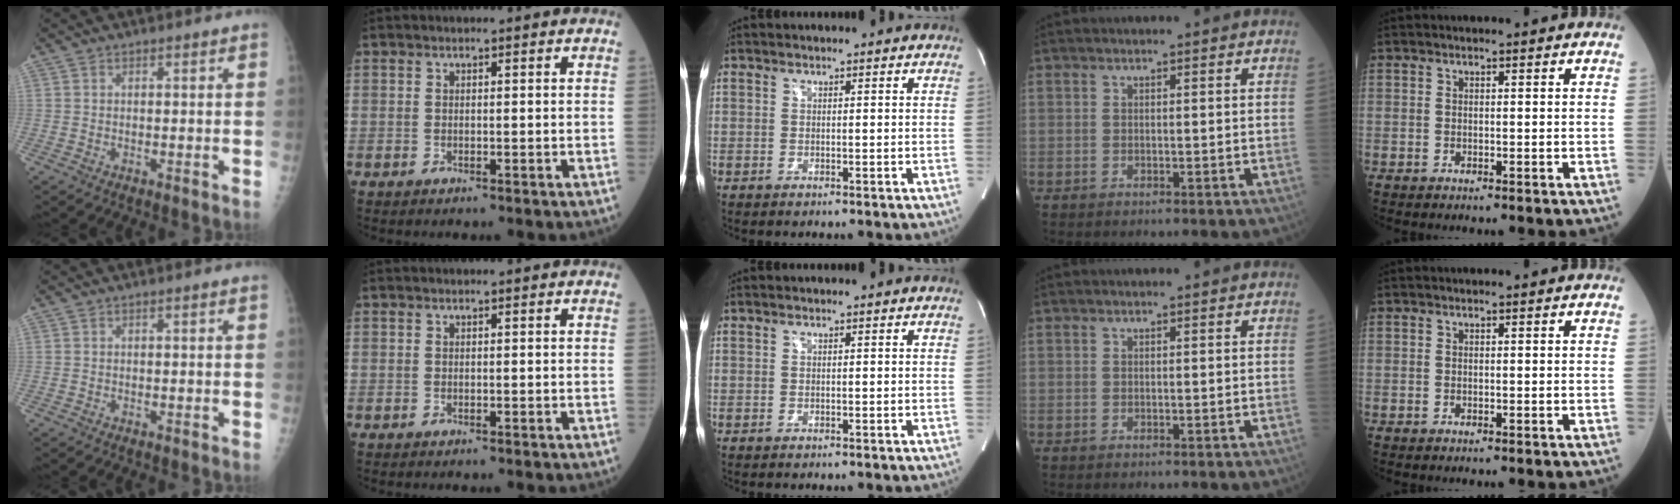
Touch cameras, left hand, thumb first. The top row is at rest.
{}